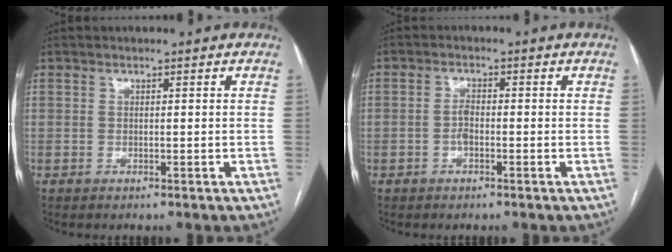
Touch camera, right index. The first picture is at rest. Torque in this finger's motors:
{"motor_torque": [0.54, 0.03, 0.00, 0.04]}